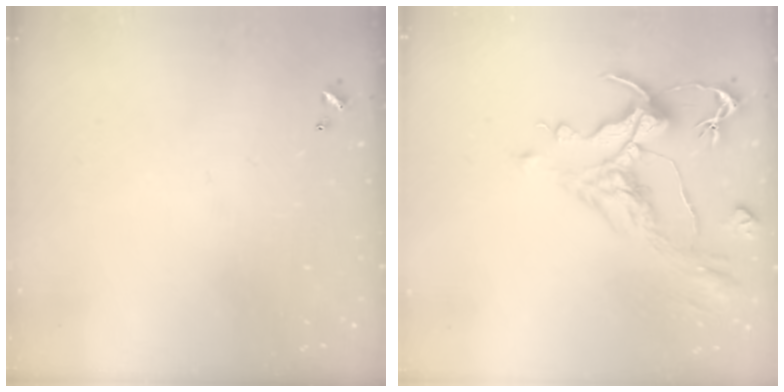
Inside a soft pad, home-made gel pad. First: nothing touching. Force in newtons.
{"total": 2.6, "press": 2.1, "slide": 1.6}